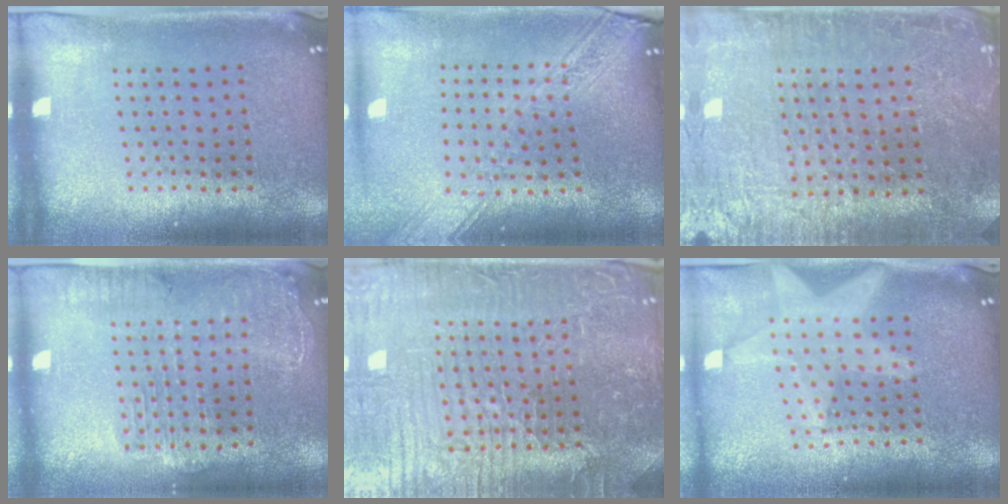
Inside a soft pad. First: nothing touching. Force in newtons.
{"total": 2.7, "press": 2.1, "slide": 1.6}
{"total": 2.0, "press": 2.0, "slide": 0.3}
{"total": 1.7, "press": 1.6, "slide": 0.6}
{"total": 5.1, "press": 5.0, "slide": 1.3}
{"total": 2.2, "press": 1.8, "slide": 1.3}